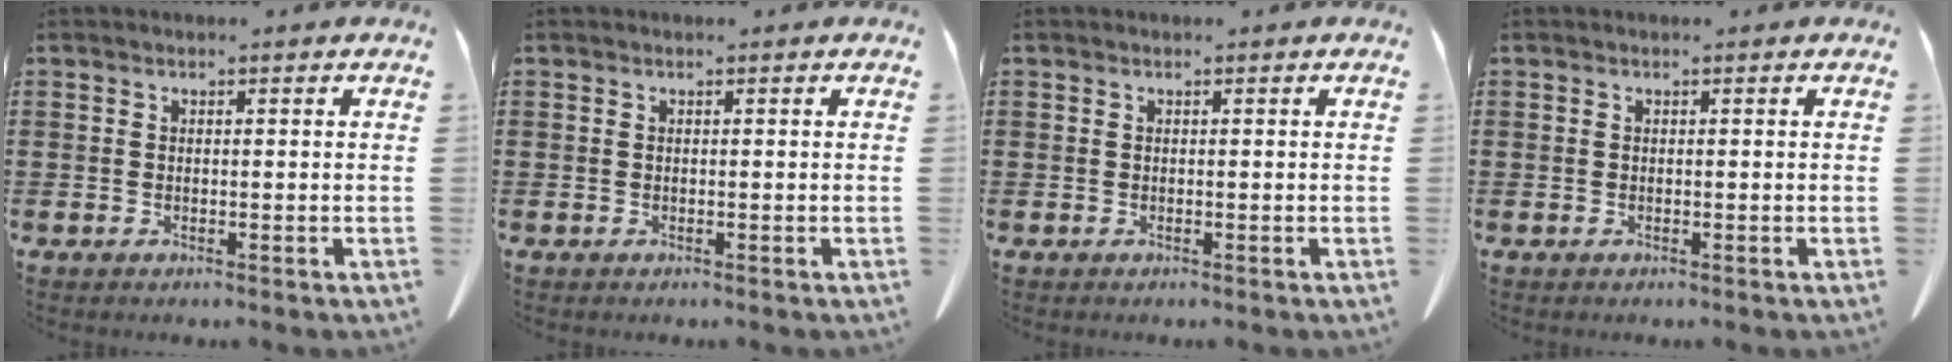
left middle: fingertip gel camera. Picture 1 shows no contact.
{"total": 0.0}
{"total": 0.0}
{"total": 0.0}